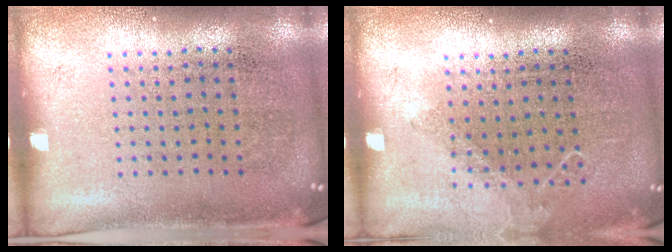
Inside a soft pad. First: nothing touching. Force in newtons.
{"total": 0.8, "press": 0.8, "slide": 0.1}